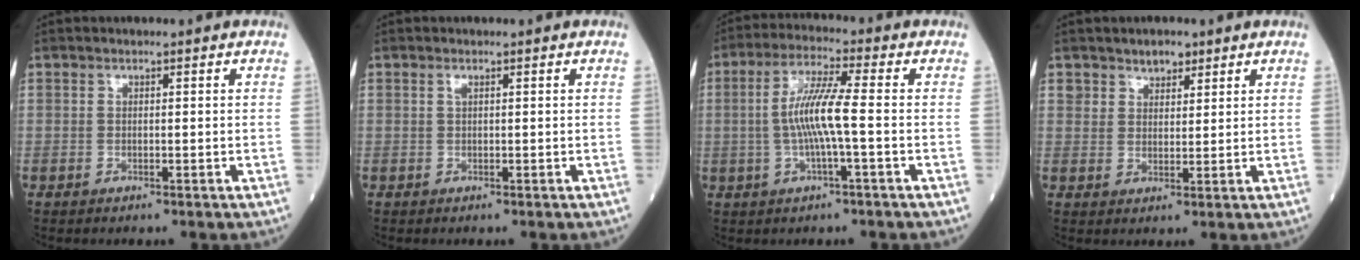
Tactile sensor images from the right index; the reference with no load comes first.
{"total": 0.6, "force": [0.3, 0.1, 0.5], "torque": [-0.014, -0.001, 0.006]}
{"total": 7.8, "force": [-0.7, 0.1, 7.8], "torque": [-0.157, 0.005, -0.017]}
{"total": 3.3, "force": [2.4, 2.0, 1.1], "torque": [-0.014, 0.001, 0.041]}